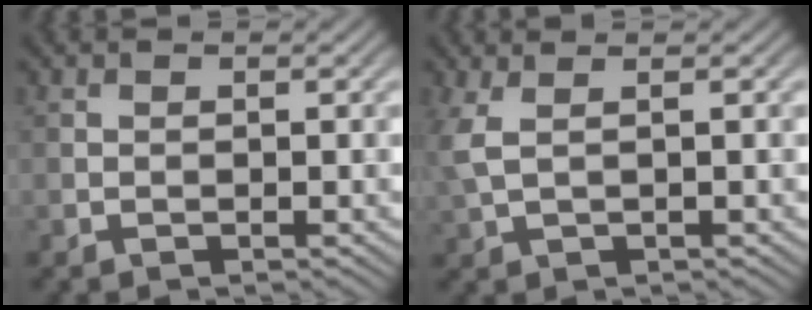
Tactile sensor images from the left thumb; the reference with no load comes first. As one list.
[{"total": 3.0, "force": [1.2, 0.8, 2.7], "torque": [-0.076, 0.012, 0.022]}]